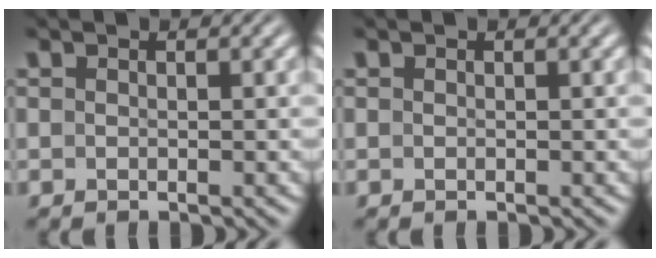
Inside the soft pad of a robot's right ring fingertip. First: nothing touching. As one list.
[{"total": 0.0}]